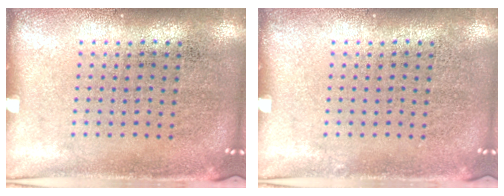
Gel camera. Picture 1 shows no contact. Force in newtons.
{"total": 0.0}